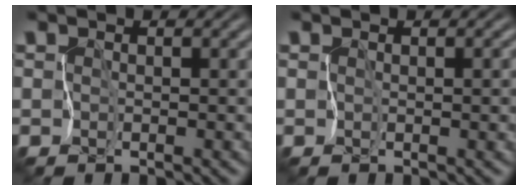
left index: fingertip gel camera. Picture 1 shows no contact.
{"total": 1.9, "force": [-0.2, 0.7, 1.7], "torque": [-0.022, -0.003, 0.002]}